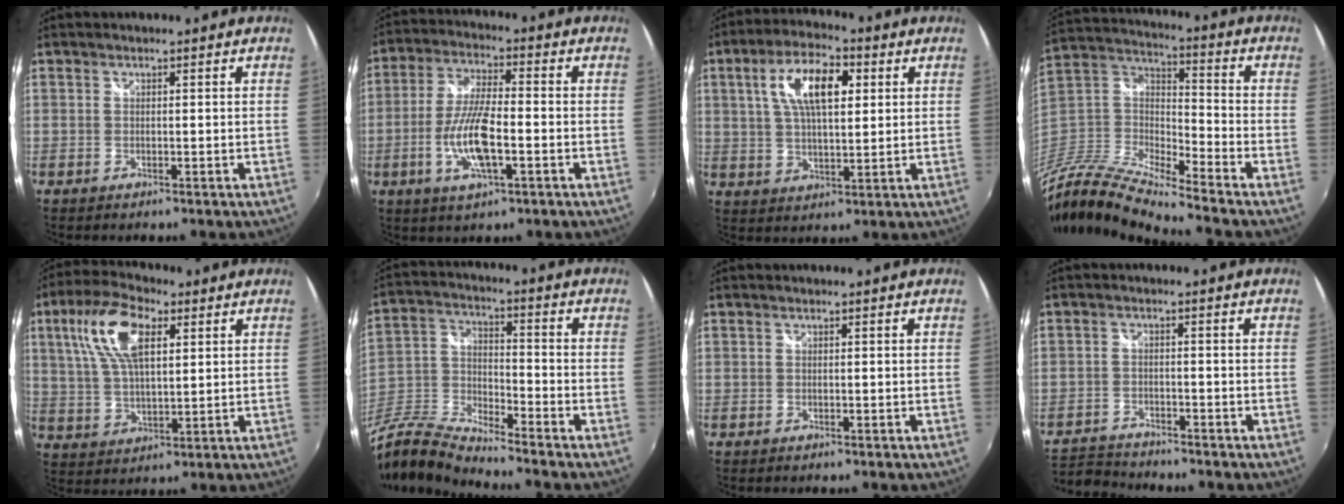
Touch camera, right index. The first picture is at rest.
{"total": 10.3, "force": [-3.2, 2.7, 9.4], "torque": [-0.194, -0.001, -0.064]}
{"total": 11.4, "force": [3.6, 4.9, 9.7], "torque": [-0.178, 0.020, 0.063]}
{"total": 17.3, "force": [-13.9, 2.4, 10.0], "torque": [-0.212, -0.022, -0.287]}
{"total": 12.6, "force": [4.9, 5.6, 10.2], "torque": [-0.200, 0.022, 0.092]}
{"total": 13.3, "force": [-10.5, 3.1, 7.5], "torque": [-0.174, -0.018, -0.219]}
{"total": 0.0}
{"total": 7.5, "force": [-7.2, 1.5, 1.0], "torque": [-0.047, 0.002, -0.135]}